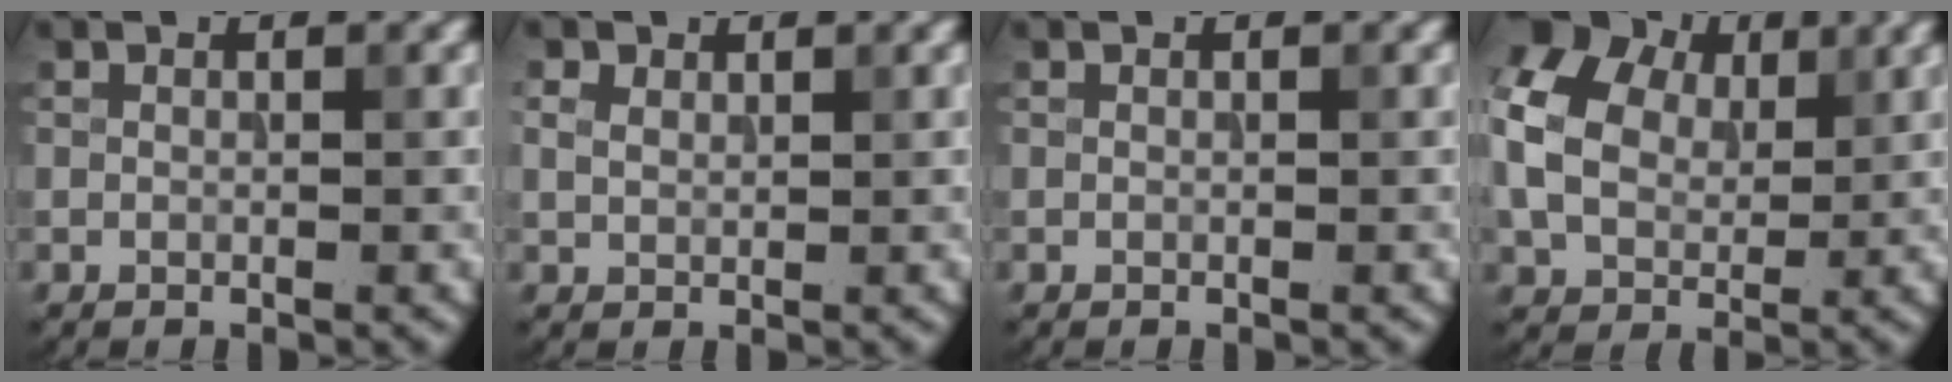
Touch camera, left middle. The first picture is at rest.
{"total": 1.4, "force": [0.8, 1.0, 0.6], "torque": [-0.013, 0.003, 0.016]}
{"total": 0.0}
{"total": 9.1, "force": [2.3, 6.9, 5.6], "torque": [-0.132, 0.015, 0.042]}